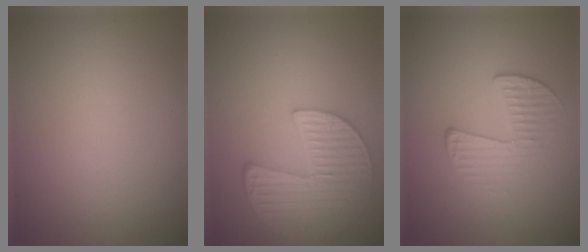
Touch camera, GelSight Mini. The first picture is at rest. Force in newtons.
{"total": 5.3, "press": 4.3, "slide": 3.1}
{"total": 2.2, "press": 1.3, "slide": 1.8}